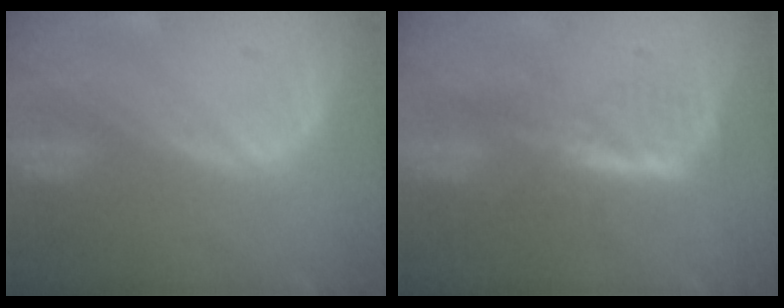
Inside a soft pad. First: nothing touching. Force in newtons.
{"total": 6.0, "press": 5.1, "slide": 3.0}